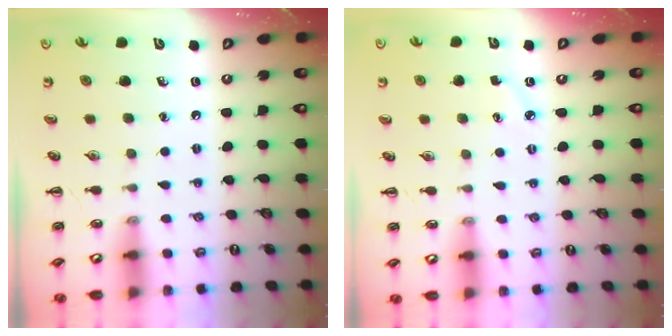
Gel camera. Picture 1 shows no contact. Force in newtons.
{"total": 2.0, "press": 1.9, "slide": 0.7}